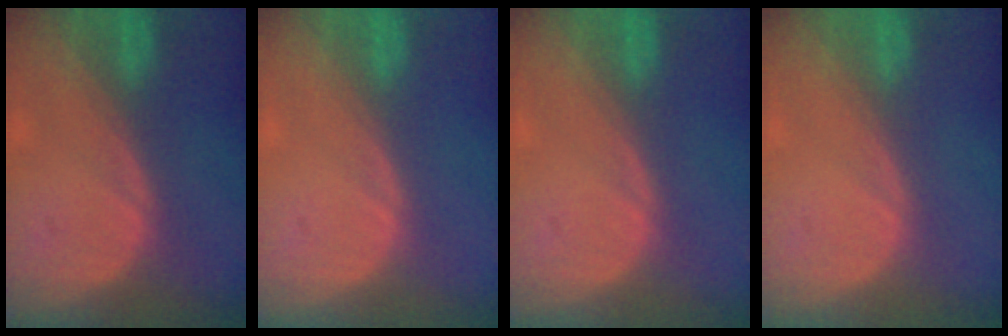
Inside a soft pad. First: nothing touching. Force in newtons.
{"total": 0.0}
{"total": 0.0}
{"total": 0.0}